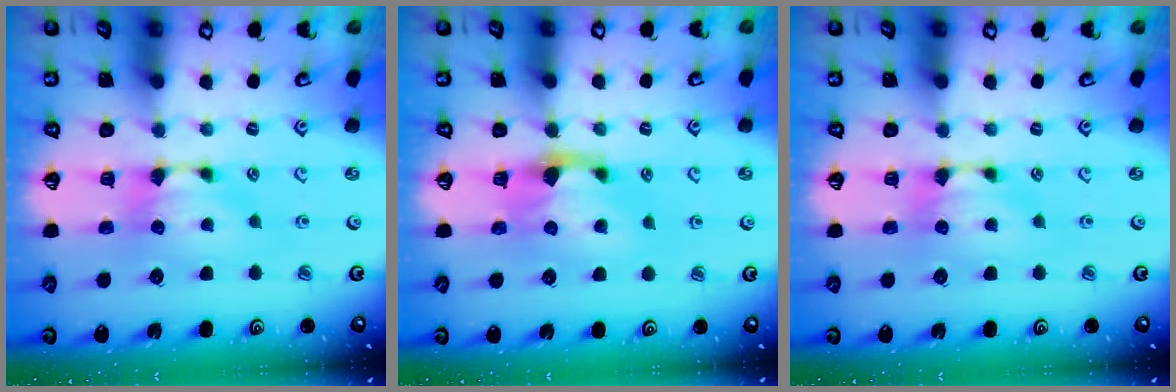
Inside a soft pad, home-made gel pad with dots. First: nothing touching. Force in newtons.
{"total": 1.6, "press": 1.2, "slide": 1.1}
{"total": 0.0}